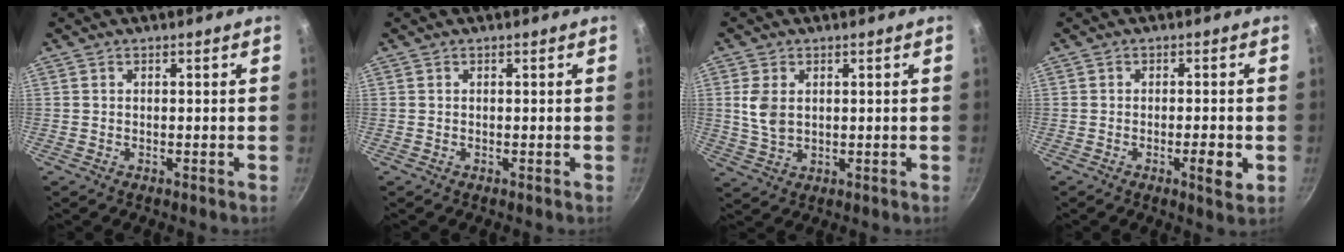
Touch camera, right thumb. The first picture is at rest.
{"total": 0.0}
{"total": 5.4, "force": [1.1, 3.6, 3.9], "torque": [-0.079, -0.008, 0.023]}
{"total": 4.4, "force": [-1.3, 1.2, 4.0], "torque": [-0.055, 0.006, -0.018]}